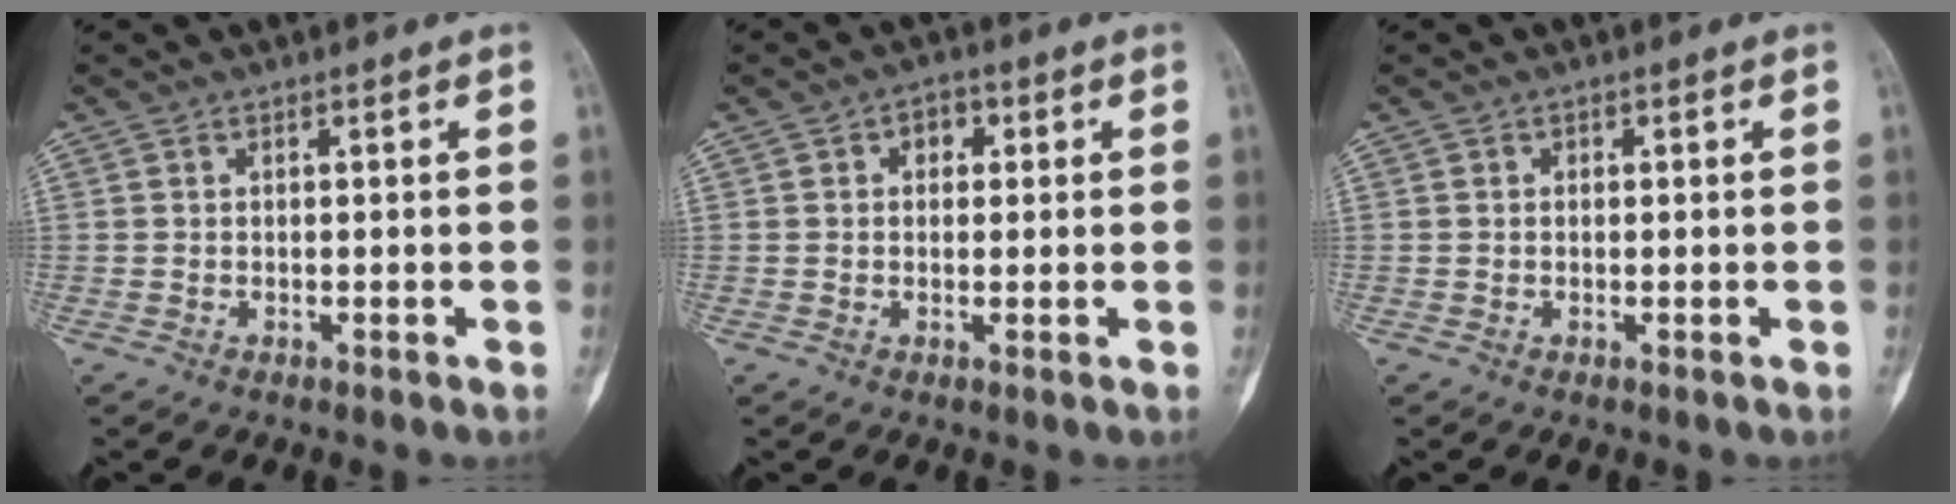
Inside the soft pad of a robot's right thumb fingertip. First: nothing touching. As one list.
[{"total": 3.4, "force": [0.9, 2.5, 2.1], "torque": [-0.010, 0.006, 0.008]}, {"total": 0.6, "force": [0.1, 0.5, 0.3], "torque": [-0.001, 0.002, -0.001]}]